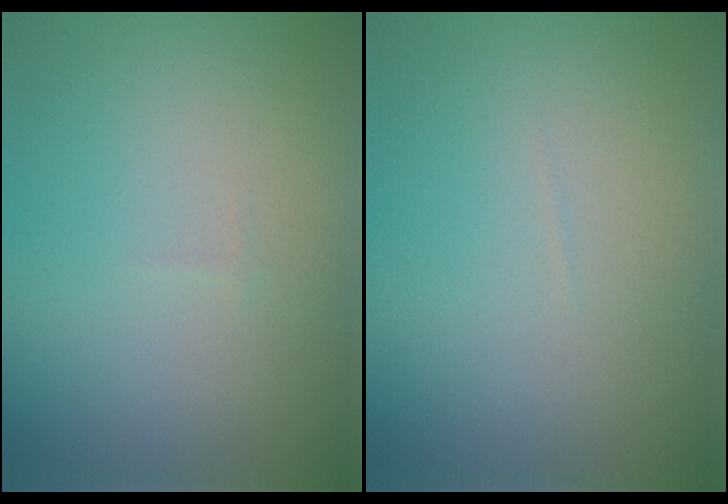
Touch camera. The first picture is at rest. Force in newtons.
{"total": 0.0}